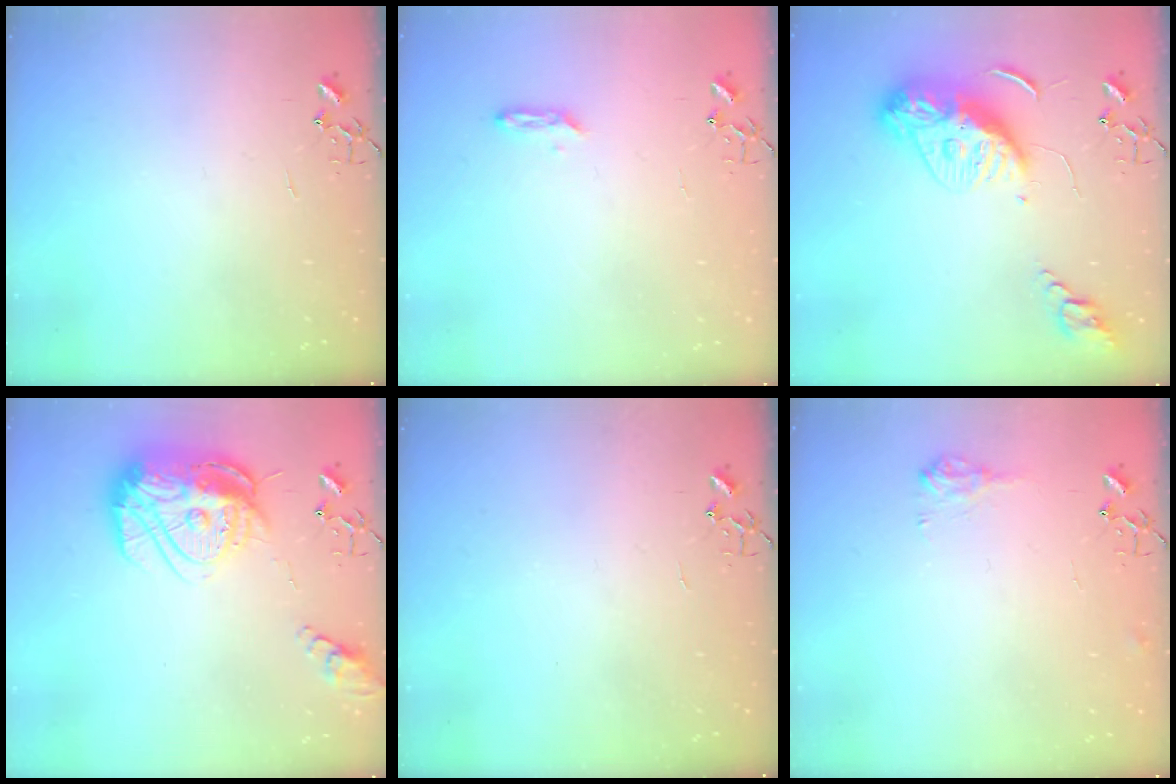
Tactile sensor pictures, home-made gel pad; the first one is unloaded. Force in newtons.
{"total": 4.1, "press": 4.0, "slide": 0.6}
{"total": 12.9, "press": 12.9, "slide": 1.2}
{"total": 18.8, "press": 18.8, "slide": 1.8}
{"total": 0.0}
{"total": 7.7, "press": 7.7, "slide": 0.1}